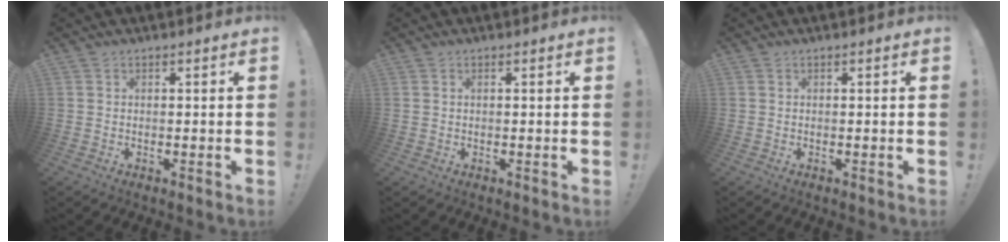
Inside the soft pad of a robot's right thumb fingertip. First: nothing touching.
{"total": 0.5, "force": [0.3, 0.2, 0.4], "torque": [-0.013, 0.002, 0.006]}
{"total": 0.0}